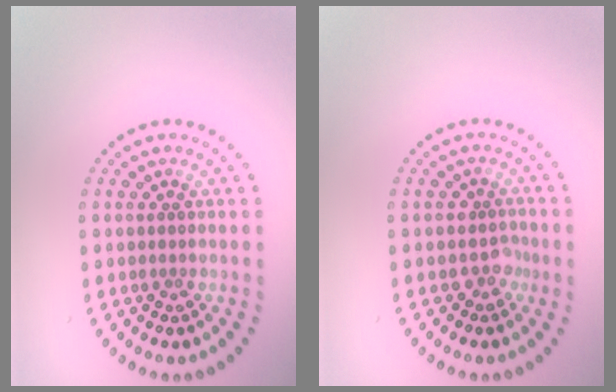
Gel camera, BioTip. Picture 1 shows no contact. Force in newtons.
{"total": 1.7, "press": 1.3, "slide": 1.1}